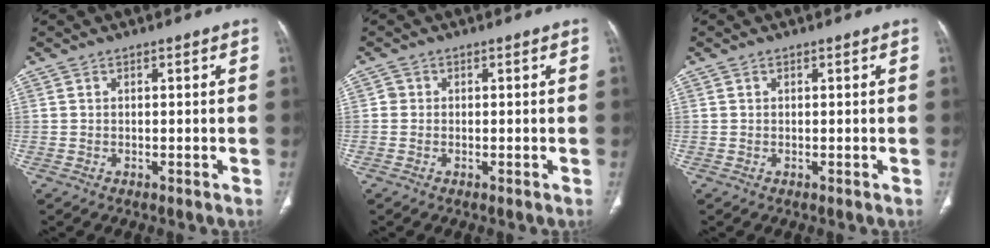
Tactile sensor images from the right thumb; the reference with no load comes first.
{"total": 1.0, "force": [0.0, 1.0, 0.2], "torque": [0.003, 0.003, 0.000]}
{"total": 0.0}